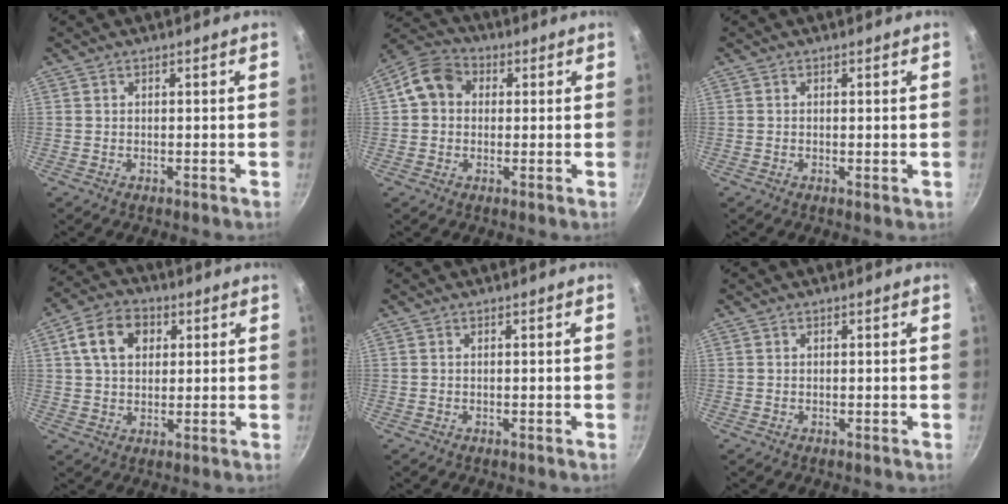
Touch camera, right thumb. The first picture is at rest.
{"total": 6.8, "force": [1.1, 5.8, 3.3], "torque": [-0.033, 0.013, 0.005]}
{"total": 0.6, "force": [0.0, 0.2, 0.5], "torque": [-0.008, -0.003, -0.001]}
{"total": 10.0, "force": [3.0, 7.2, 6.2], "torque": [-0.092, 0.011, 0.040]}
{"total": 0.0}
{"total": 0.0}